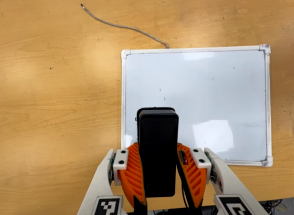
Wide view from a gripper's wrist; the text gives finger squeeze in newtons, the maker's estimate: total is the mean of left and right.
{"total": 5.5, "left": 4.8, "right": 6.1}